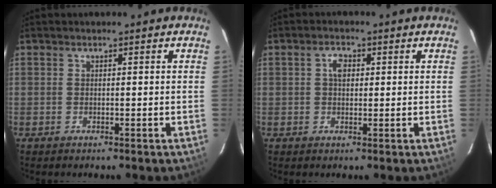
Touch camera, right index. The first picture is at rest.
{"total": 2.8, "force": [0.7, 1.9, 2.0], "torque": [-0.034, 0.009, 0.012]}